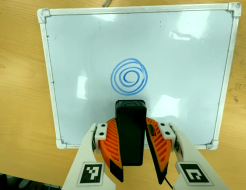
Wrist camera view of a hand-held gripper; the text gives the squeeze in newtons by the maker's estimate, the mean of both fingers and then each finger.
{"total": 8.6, "left": 7.3, "right": 9.8}